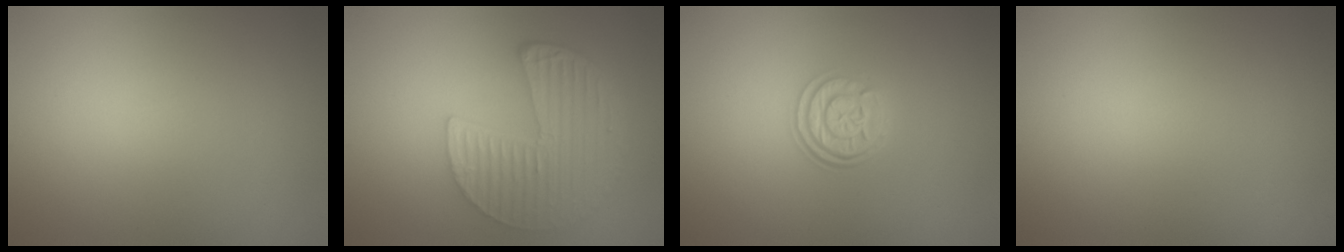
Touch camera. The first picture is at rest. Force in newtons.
{"total": 5.5, "press": 4.1, "slide": 3.6}
{"total": 3.0, "press": 2.5, "slide": 1.8}
{"total": 0.0}